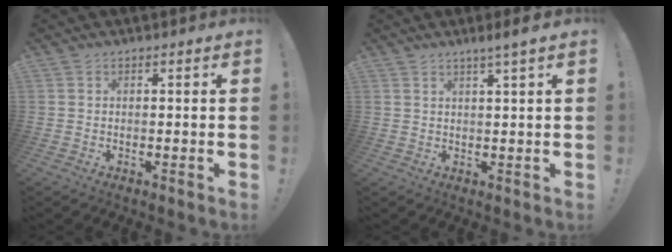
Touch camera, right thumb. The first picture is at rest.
{"total": 3.5, "force": [2.1, -0.6, 2.7], "torque": [-0.040, -0.012, 0.031]}